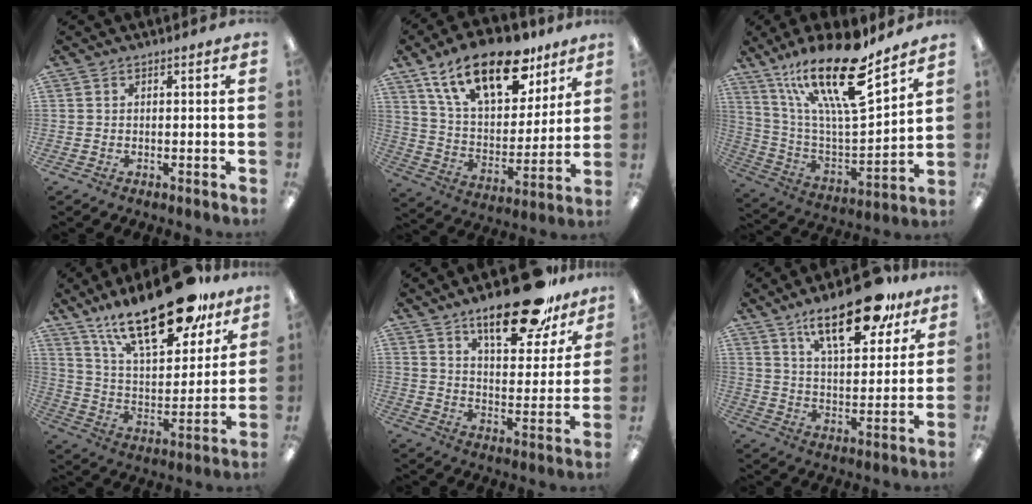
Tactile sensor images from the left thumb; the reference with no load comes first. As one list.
[{"total": 21.6, "force": [13.9, 10.2, 13.1], "torque": [-0.226, -0.066, 0.244]}, {"total": 23.5, "force": [16.0, 6.7, 15.9], "torque": [-0.301, -0.103, 0.268]}, {"total": 25.5, "force": [17.8, 9.7, 15.5], "torque": [-0.250, -0.098, 0.301]}, {"total": 19.3, "force": [14.0, 7.2, 11.2], "torque": [-0.159, -0.078, 0.229]}, {"total": 18.3, "force": [11.9, 7.3, 11.8], "torque": [-0.174, -0.052, 0.192]}]